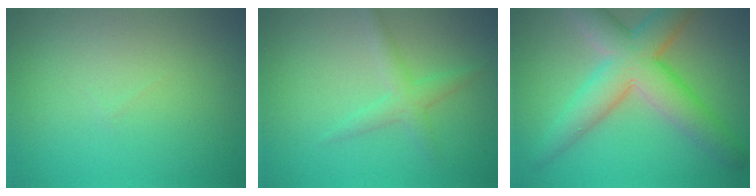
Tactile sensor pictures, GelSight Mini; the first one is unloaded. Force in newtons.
{"total": 2.0, "press": 2.0, "slide": 0.2}
{"total": 7.9, "press": 7.9, "slide": 0.3}